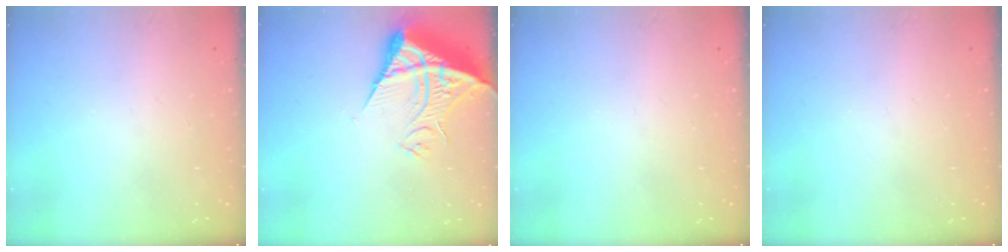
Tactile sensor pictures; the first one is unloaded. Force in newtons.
{"total": 10.6, "press": 10.5, "slide": 1.1}
{"total": 0.0}
{"total": 0.0}